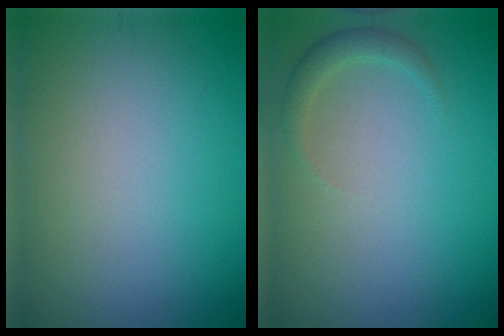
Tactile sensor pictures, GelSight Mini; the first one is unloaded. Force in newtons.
{"total": 1.6, "press": 1.6, "slide": 0.2}